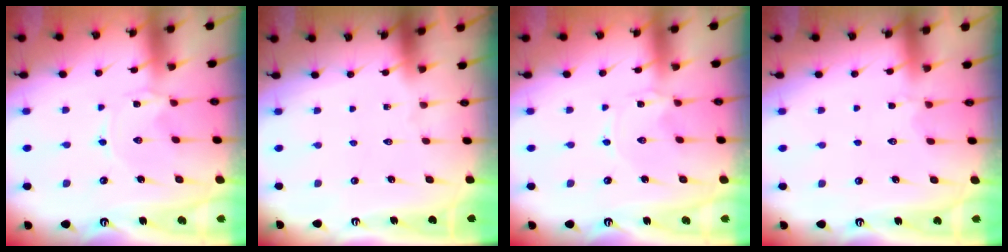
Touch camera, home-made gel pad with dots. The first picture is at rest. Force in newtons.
{"total": 0.0}
{"total": 0.0}
{"total": 2.6, "press": 2.4, "slide": 1.2}